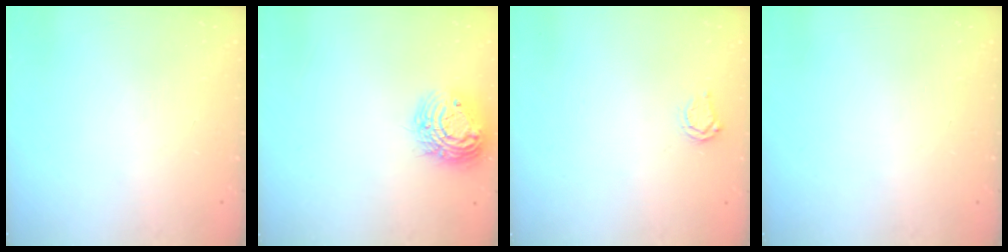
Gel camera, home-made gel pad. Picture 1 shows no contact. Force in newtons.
{"total": 14.4, "press": 14.4, "slide": 1.0}
{"total": 4.0, "press": 3.9, "slide": 0.5}
{"total": 0.0}